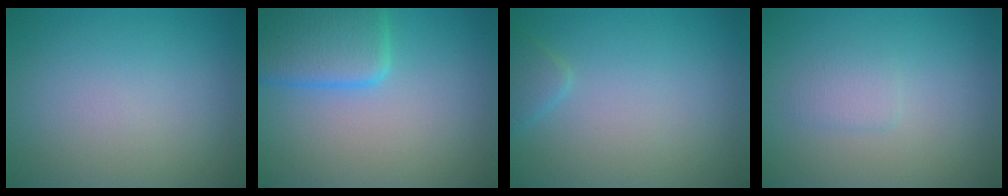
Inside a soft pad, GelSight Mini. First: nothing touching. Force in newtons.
{"total": 5.7, "press": 5.7, "slide": 0.5}
{"total": 1.3, "press": 1.3, "slide": 0.0}
{"total": 1.3, "press": 1.3, "slide": 0.1}